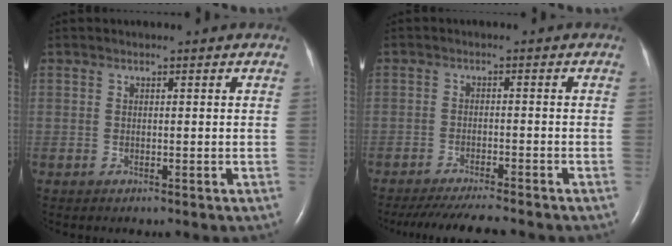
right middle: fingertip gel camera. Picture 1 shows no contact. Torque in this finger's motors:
{"motor_torque": [0.13, -0.14, 0.05, 0.03]}